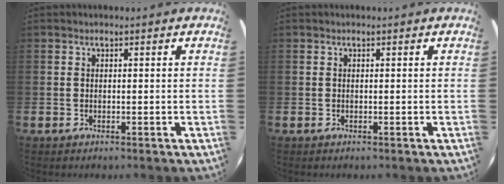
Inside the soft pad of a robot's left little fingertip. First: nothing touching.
{"total": 0.0}